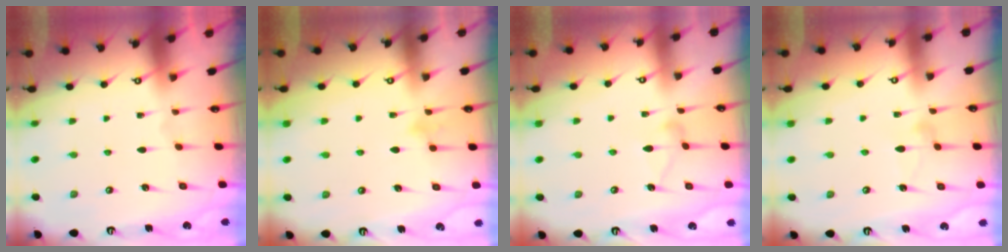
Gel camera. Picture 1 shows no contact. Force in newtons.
{"total": 7.1, "press": 7.0, "slide": 0.7}
{"total": 7.0, "press": 7.0, "slide": 0.4}
{"total": 6.8, "press": 6.8, "slide": 0.3}